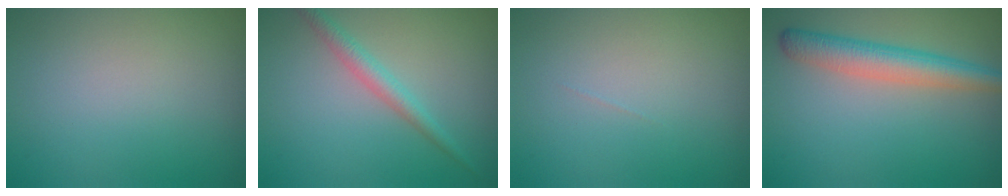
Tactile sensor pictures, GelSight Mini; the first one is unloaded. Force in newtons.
{"total": 2.1, "press": 2.1, "slide": 0.0}
{"total": 0.0}
{"total": 4.2, "press": 4.2, "slide": 0.1}